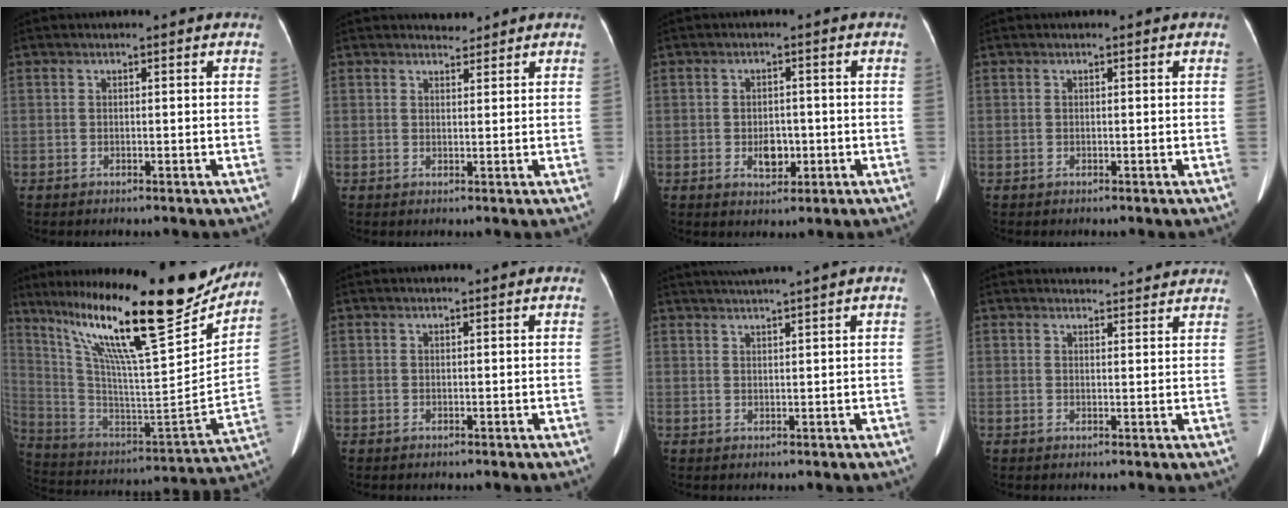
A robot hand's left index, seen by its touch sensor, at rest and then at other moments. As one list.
[{"total": 1.8, "force": [1.8, 0.3, 0.0], "torque": [-0.005, 0.001, 0.029]}, {"total": 3.4, "force": [-0.9, 2.2, 2.5], "torque": [-0.040, 0.003, -0.006]}, {"total": 0.0}, {"total": 28.5, "force": [21.8, 2.8, 18.2], "torque": [-0.322, -0.036, 0.351]}, {"total": 0.8, "force": [0.7, 0.0, 0.3], "torque": [-0.010, 0.012, 0.013]}, {"total": 5.7, "force": [4.8, -1.5, 2.7], "torque": [-0.040, 0.018, 0.075]}, {"total": 8.2, "force": [7.9, 1.2, 1.4], "torque": [-0.009, 0.013, 0.080]}]